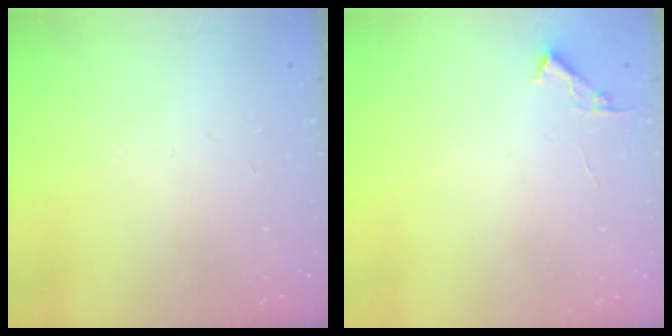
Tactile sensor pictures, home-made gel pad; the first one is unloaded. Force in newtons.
{"total": 3.4, "press": 3.4, "slide": 0.4}